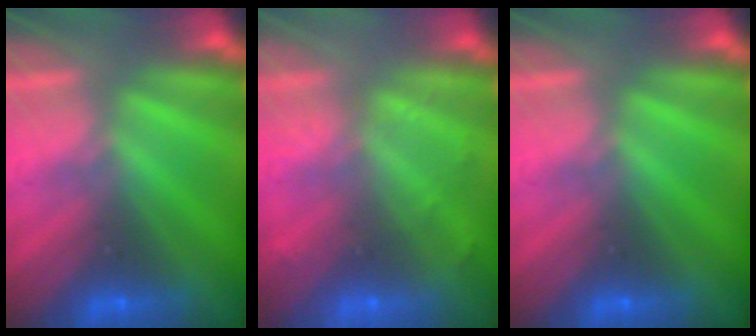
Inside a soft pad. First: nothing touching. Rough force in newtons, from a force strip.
{"total": 2.1}
{"total": 0.0}